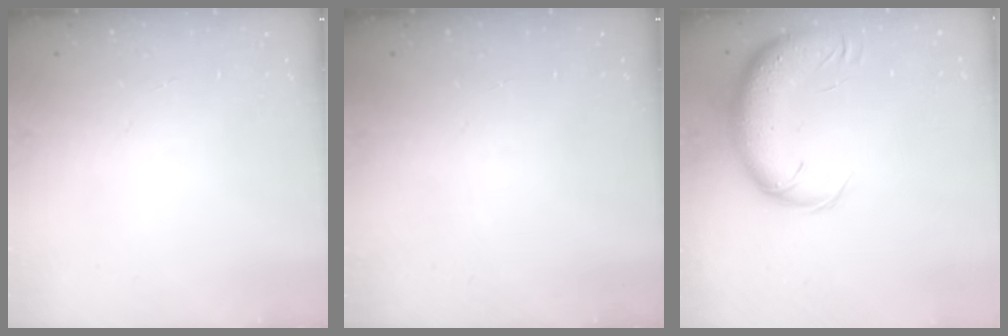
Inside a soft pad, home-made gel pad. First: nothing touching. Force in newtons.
{"total": 0.0}
{"total": 13.8, "press": 13.2, "slide": 4.1}